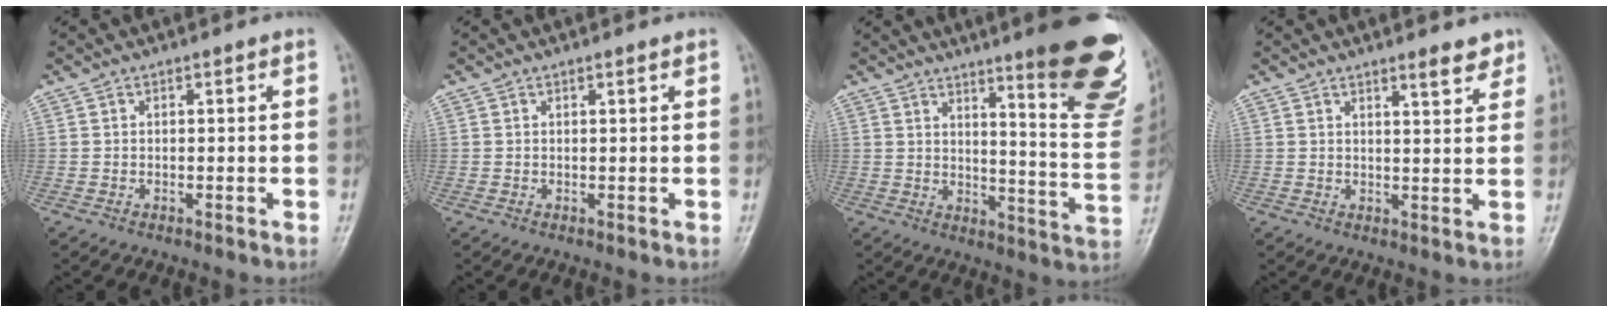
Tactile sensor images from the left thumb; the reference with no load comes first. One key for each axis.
{"total": 0.6, "fx": 0.4, "fy": 0.1, "fz": 0.4, "tx": -0.007, "ty": -0.002, "tz": 0.006}
{"total": 21.2, "fx": 12.7, "fy": 3.9, "fz": 16.6, "tx": -0.176, "ty": -0.082, "tz": 0.165}
{"total": 4.0, "fx": 3.0, "fy": 0.9, "fz": 2.4, "tx": -0.022, "ty": -0.022, "tz": 0.041}